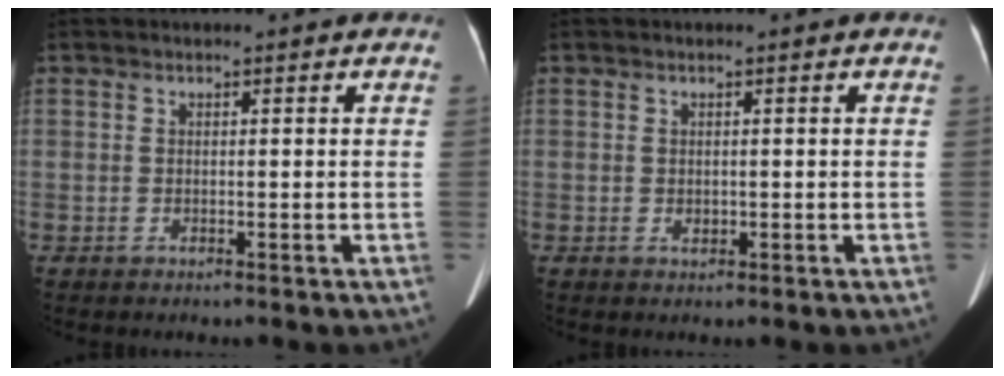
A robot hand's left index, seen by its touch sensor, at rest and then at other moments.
{"total": 0.7, "force": [-0.3, 0.6, 0.4], "torque": [-0.011, -0.003, -0.004]}